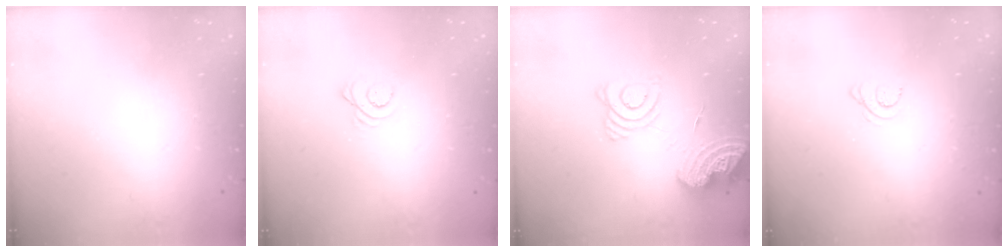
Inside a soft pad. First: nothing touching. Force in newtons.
{"total": 3.5, "press": 3.5, "slide": 0.5}
{"total": 14.4, "press": 14.3, "slide": 1.8}
{"total": 3.4, "press": 3.4, "slide": 0.5}